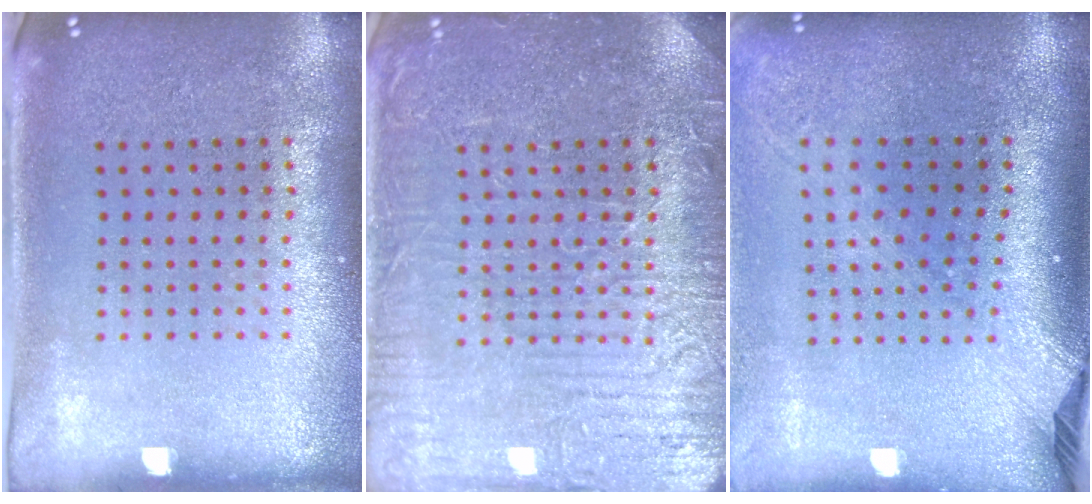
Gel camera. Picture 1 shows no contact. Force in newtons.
{"total": 6.4, "press": 6.4, "slide": 0.9}
{"total": 2.3, "press": 1.7, "slide": 1.5}